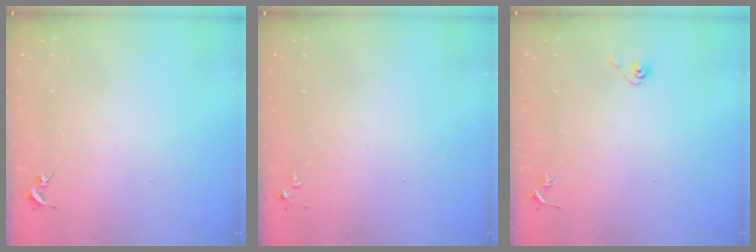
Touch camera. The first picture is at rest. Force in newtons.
{"total": 2.8, "press": 2.8, "slide": 0.4}
{"total": 3.9, "press": 3.3, "slide": 2.0}